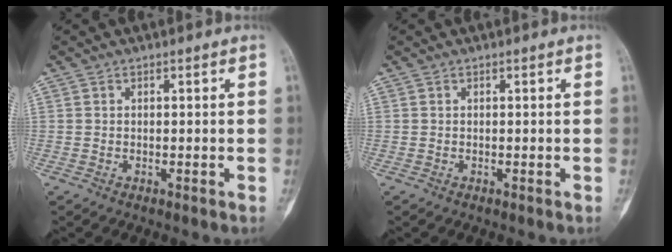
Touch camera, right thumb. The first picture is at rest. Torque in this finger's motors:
{"motor_torque": [-0.14, 0.02, 0.02, -0.02, 0.00]}